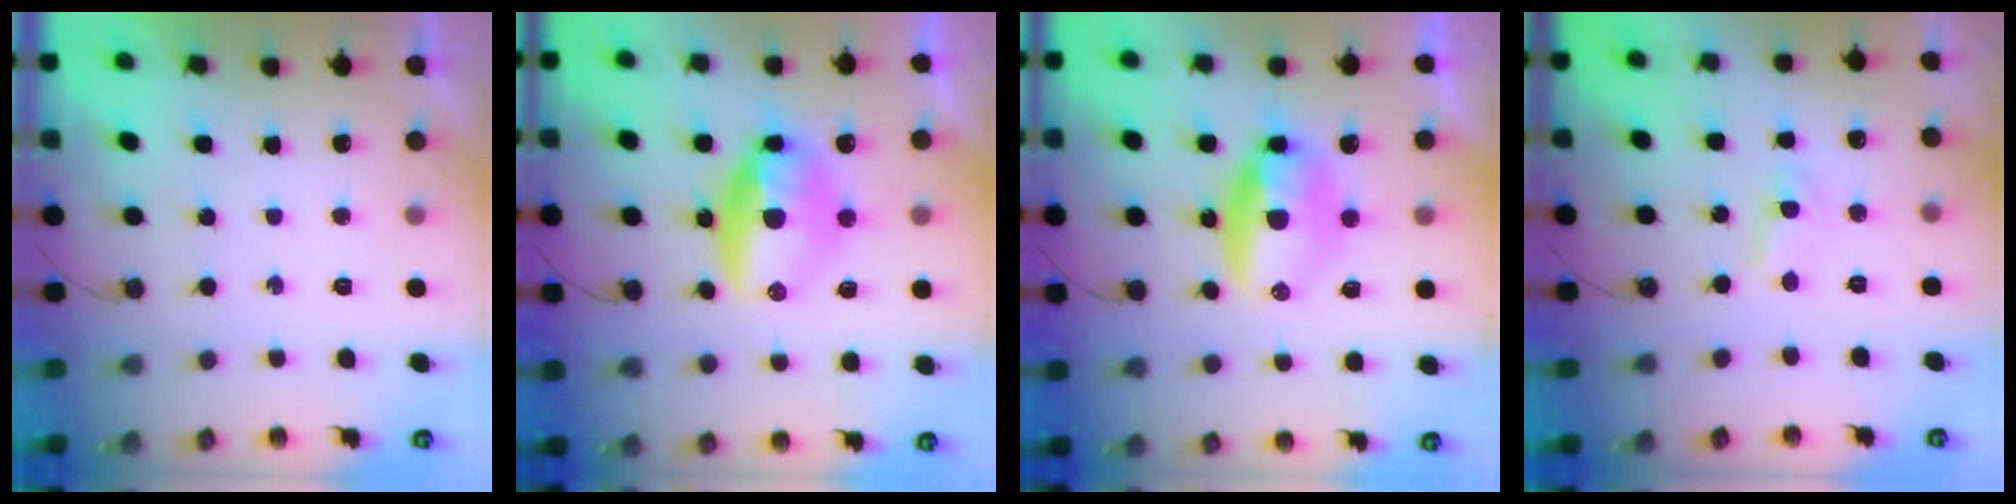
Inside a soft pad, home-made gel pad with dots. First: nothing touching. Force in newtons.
{"total": 16.2, "press": 14.1, "slide": 7.9}
{"total": 15.2, "press": 11.3, "slide": 10.1}
{"total": 2.5, "press": 2.5, "slide": 0.3}